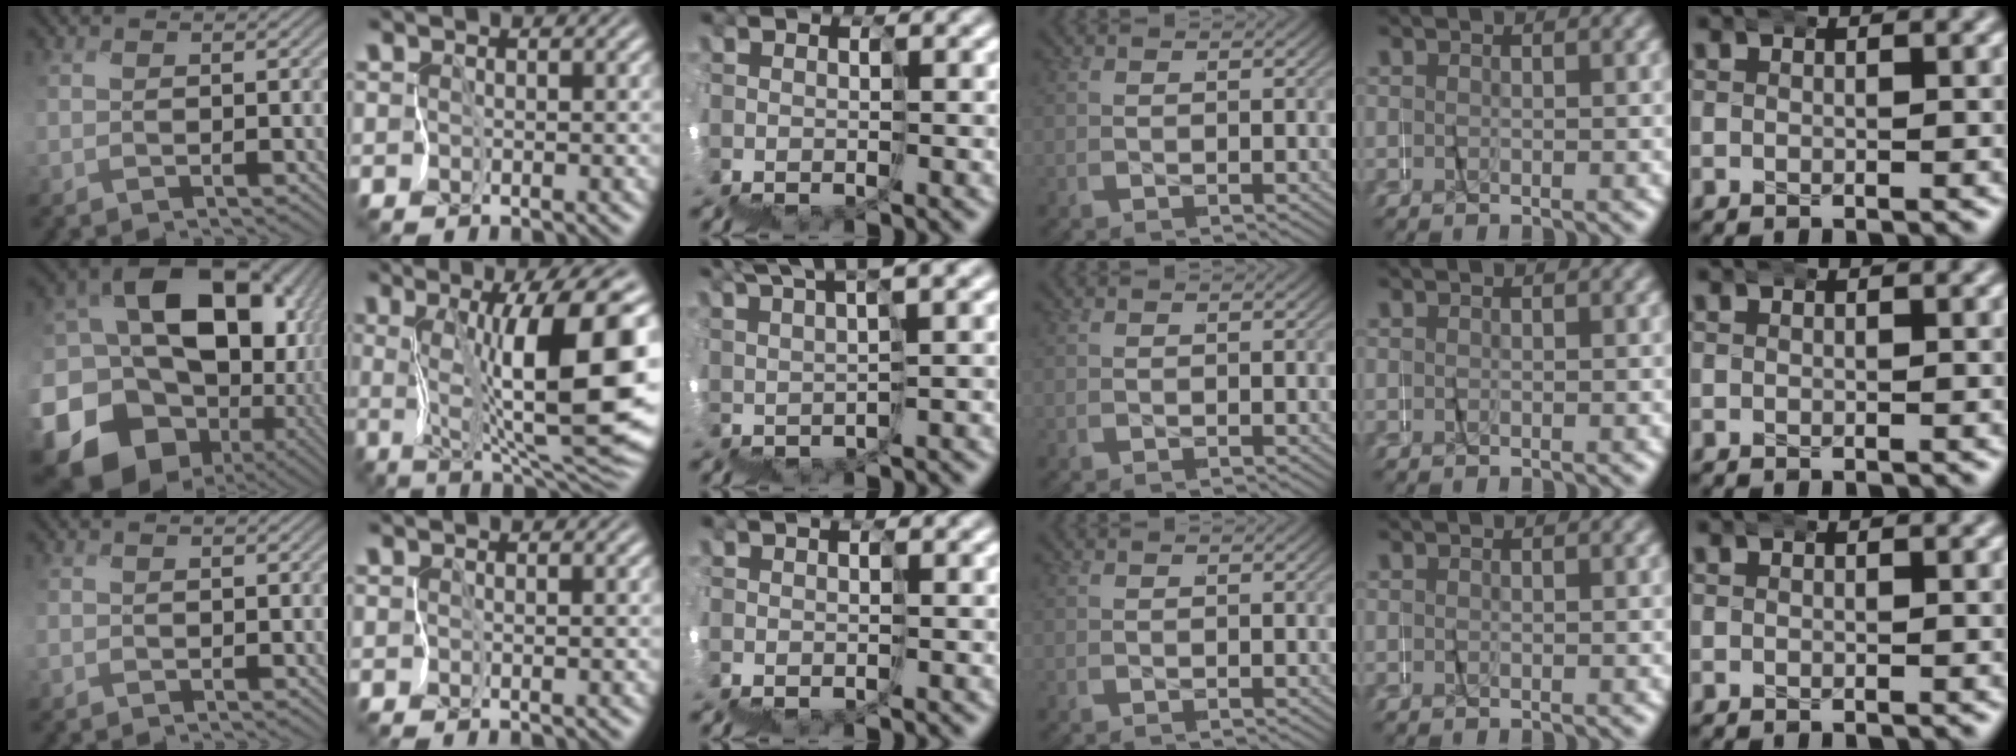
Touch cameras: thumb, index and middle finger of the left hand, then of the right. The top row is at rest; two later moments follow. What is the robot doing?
{"motion": "wrap", "object": "netting"}